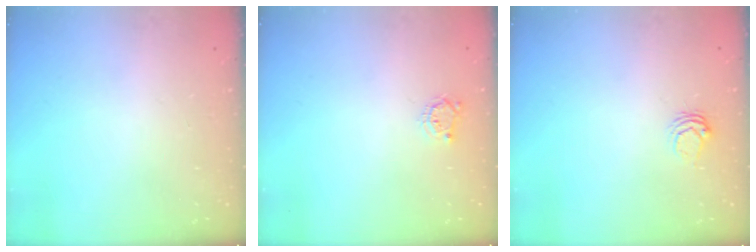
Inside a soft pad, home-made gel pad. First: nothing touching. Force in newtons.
{"total": 3.7, "press": 3.7, "slide": 0.5}
{"total": 4.7, "press": 4.7, "slide": 0.4}